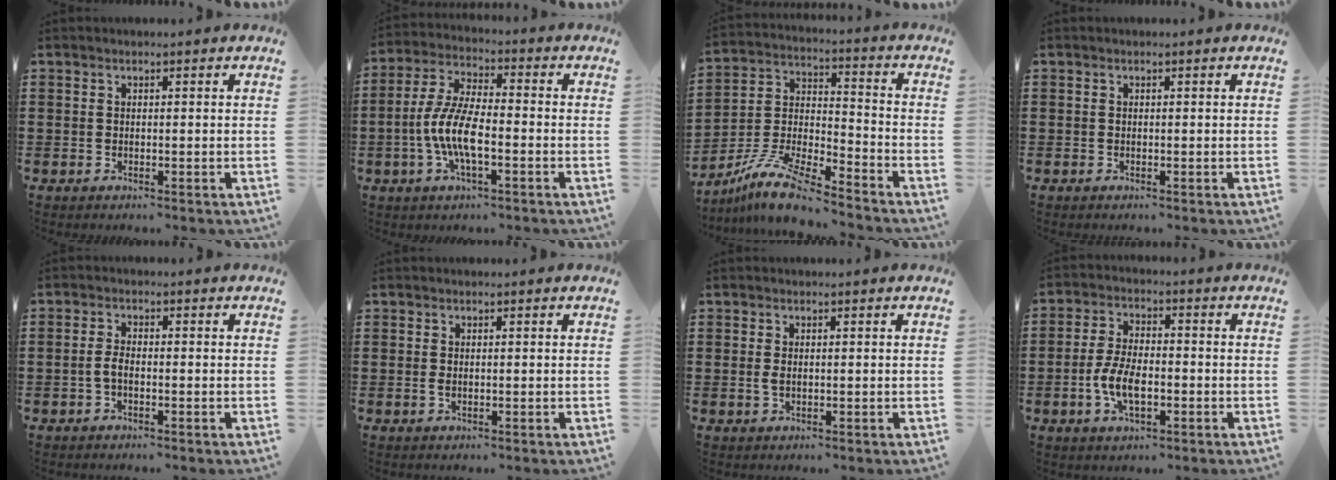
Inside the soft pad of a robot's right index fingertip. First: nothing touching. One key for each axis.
{"total": 8.2, "fx": -2.5, "fy": 2.4, "fz": 7.5, "tx": -0.182, "ty": -0.018, "tz": -0.056}
{"total": 10.9, "fx": -9.7, "fy": 1.2, "fz": 4.9, "tx": -0.105, "ty": 0.014, "tz": -0.192}
{"total": 0.0}
{"total": 2.2, "fx": -0.8, "fy": 0.7, "fz": 1.9, "tx": -0.052, "ty": -0.006, "tz": -0.020}
{"total": 0.8, "fx": -0.1, "fy": 0.2, "fz": 0.8, "tx": -0.025, "ty": -0.007, "tz": -0.004}
{"total": 1.3, "fx": -0.1, "fy": 0.6, "fz": 1.2, "tx": -0.032, "ty": -0.003, "tz": -0.004}
{"total": 6.6, "fx": -2.0, "fy": 2.8, "fz": 5.6, "tx": -0.132, "ty": -0.007, "tz": -0.044}